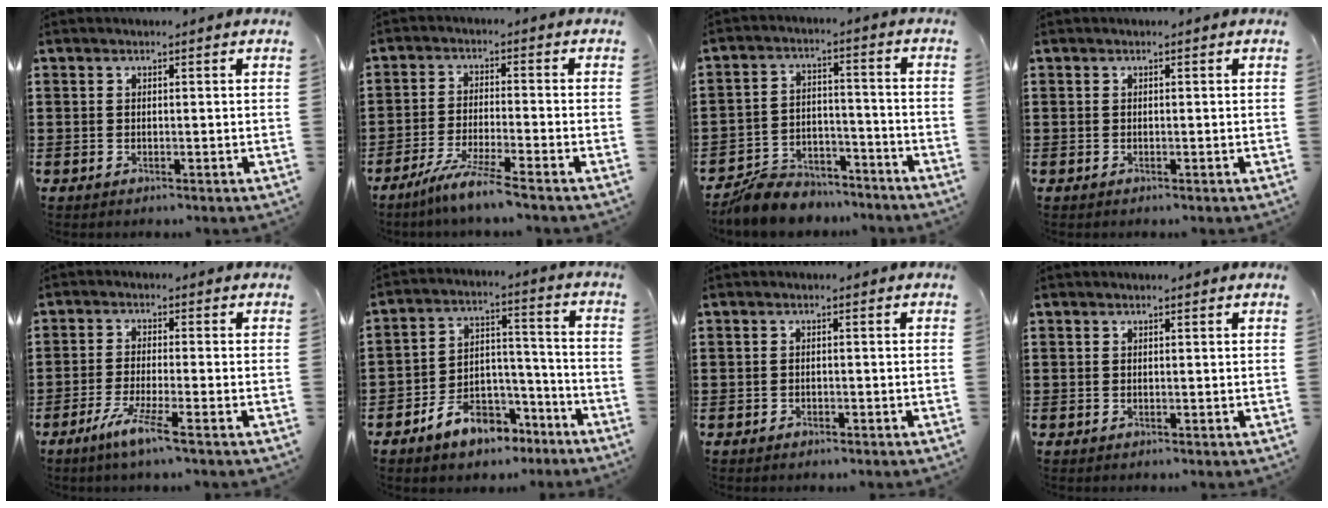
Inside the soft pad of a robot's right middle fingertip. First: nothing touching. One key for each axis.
{"total": 5.9, "fx": -4.9, "fy": -0.7, "fz": 3.2, "tx": -0.069, "ty": -0.022, "tz": -0.091}
{"total": 6.6, "fx": -6.4, "fy": 1.5, "fz": 0.7, "tx": -0.021, "ty": 0.017, "tz": -0.128}
{"total": 0.0}
{"total": 5.0, "fx": -3.4, "fy": -0.2, "fz": 3.7, "tx": -0.073, "ty": -0.011, "tz": -0.061}
{"total": 7.1, "fx": -5.9, "fy": 3.4, "fz": 1.8, "tx": -0.034, "ty": 0.026, "tz": -0.113}
{"total": 0.8, "fx": -0.7, "fy": 0.3, "fz": 0.2, "tx": -0.006, "ty": -0.003, "tz": -0.014}
{"total": 0.0}